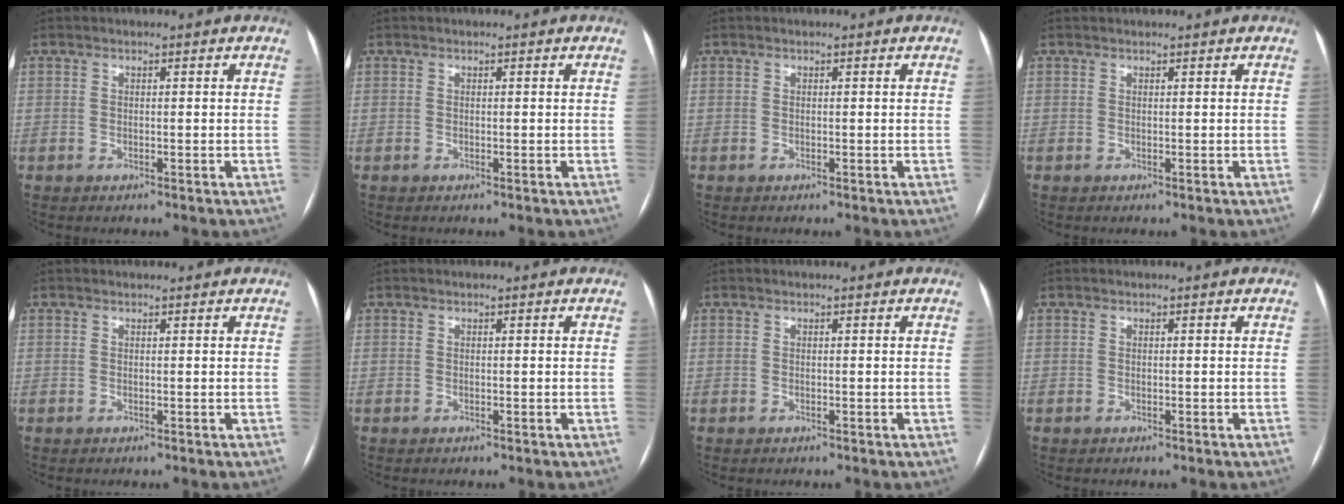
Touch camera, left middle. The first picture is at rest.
{"total": 0.0}
{"total": 0.0}
{"total": 1.4, "force": [1.3, 0.1, 0.4], "torque": [-0.005, 0.024, 0.022]}
{"total": 0.7, "force": [0.7, 0.2, 0.1], "torque": [-0.007, 0.009, 0.012]}
{"total": 0.0}
{"total": 0.0}
{"total": 0.0}